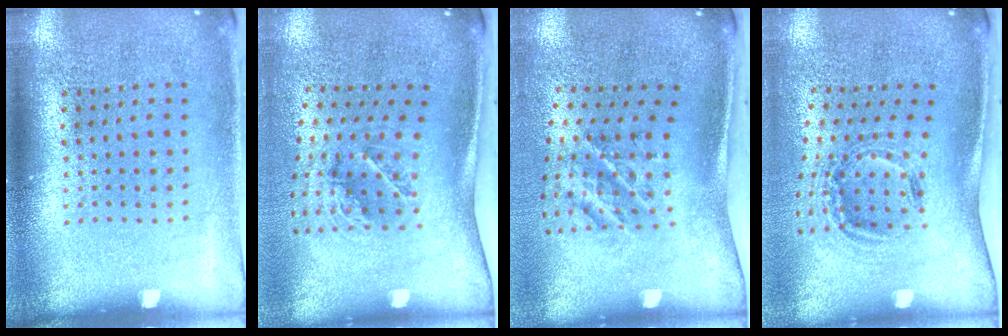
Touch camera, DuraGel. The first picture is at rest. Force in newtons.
{"total": 2.1, "press": 1.3, "slide": 1.6}
{"total": 2.3, "press": 1.4, "slide": 1.8}
{"total": 1.5, "press": 1.1, "slide": 1.0}